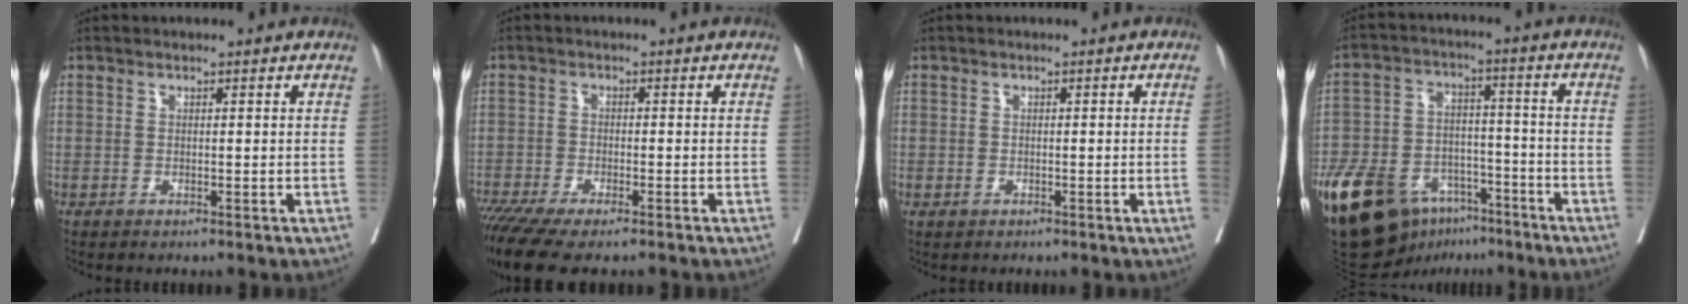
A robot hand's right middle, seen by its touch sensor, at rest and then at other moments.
{"total": 10.0, "force": [-7.8, 1.4, 6.0], "torque": [-0.102, -0.015, -0.129]}
{"total": 0.9, "force": [-0.1, 0.0, 0.8], "torque": [-0.014, 0.004, 0.000]}
{"total": 18.0, "force": [-11.2, 10.0, 9.9], "torque": [-0.190, 0.014, -0.185]}